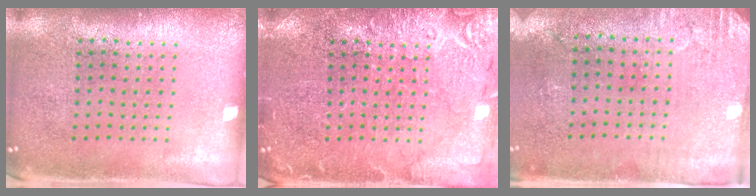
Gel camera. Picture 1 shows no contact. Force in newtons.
{"total": 4.5, "press": 4.5, "slide": 0.7}
{"total": 2.9, "press": 2.4, "slide": 1.6}